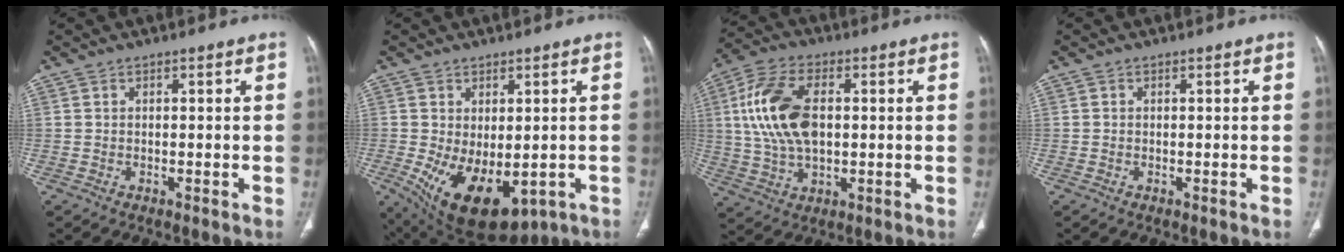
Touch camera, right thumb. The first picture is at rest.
{"total": 15.0, "force": [-4.6, 8.5, 11.5], "torque": [-0.184, -0.009, -0.040]}
{"total": 15.0, "force": [1.9, 8.5, 12.2], "torque": [-0.246, 0.009, 0.037]}
{"total": 0.0}